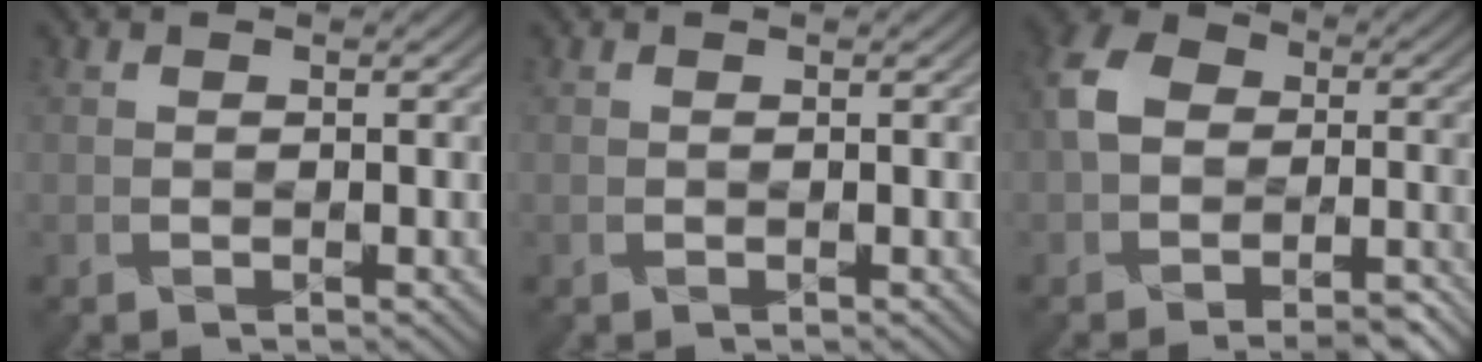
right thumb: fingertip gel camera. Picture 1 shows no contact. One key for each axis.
{"total": 0.0}
{"total": 7.2, "fx": -3.4, "fy": 5.3, "fz": 3.6, "tx": -0.075, "ty": -0.010, "tz": -0.074}